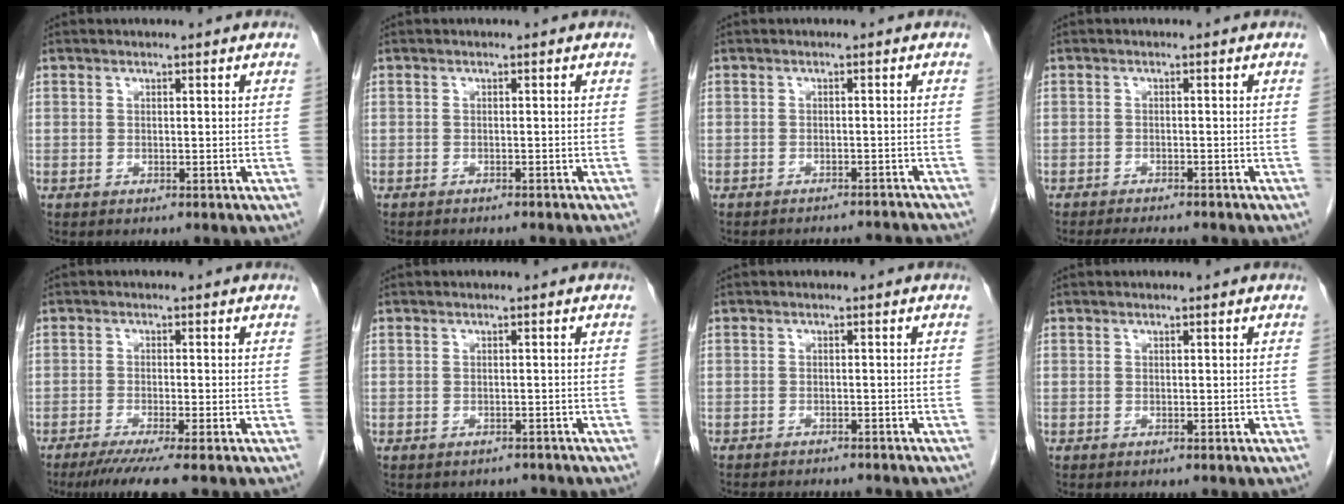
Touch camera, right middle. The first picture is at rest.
{"total": 6.4, "force": [-5.9, 0.8, 2.5], "torque": [-0.025, -0.014, -0.071]}
{"total": 8.0, "force": [-7.9, 0.6, 0.9], "torque": [-0.005, 0.008, -0.086]}
{"total": 5.9, "force": [-5.4, 0.9, 2.2], "torque": [-0.029, -0.010, -0.079]}
{"total": 6.0, "force": [-4.5, -0.8, 3.9], "torque": [-0.055, -0.016, -0.076]}
{"total": 2.5, "force": [-2.2, 1.2, -0.1], "torque": [0.001, 0.001, -0.028]}
{"total": 9.8, "force": [-9.0, 1.5, 3.6], "torque": [-0.045, -0.012, -0.110]}
{"total": 0.0}